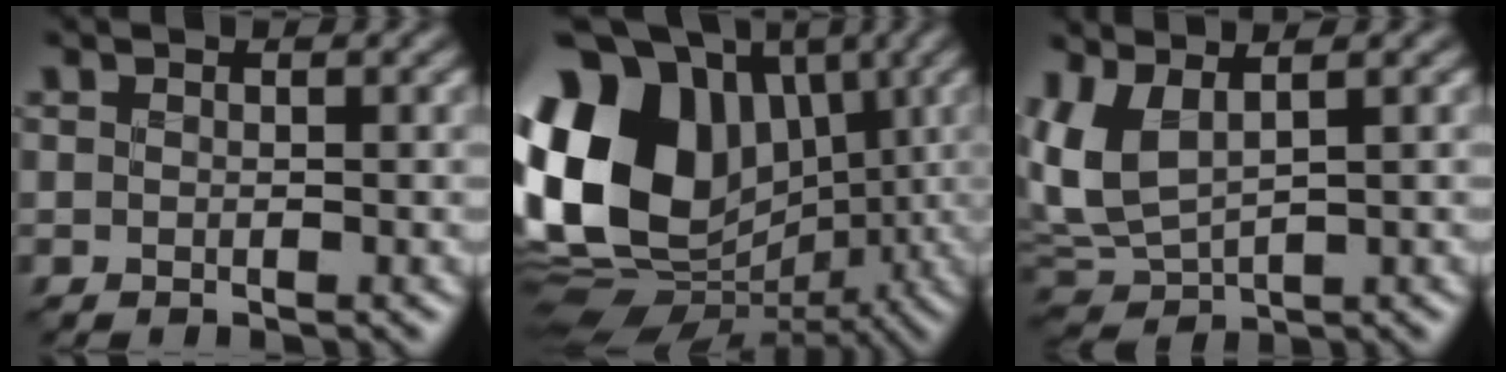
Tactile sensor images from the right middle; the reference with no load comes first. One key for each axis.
{"total": 17.6, "fx": 0.6, "fy": 13.4, "fz": 11.4, "tx": -0.230, "ty": 0.012, "tz": 0.013}
{"total": 4.5, "fx": 1.1, "fy": 2.0, "fz": 3.9, "tx": -0.095, "ty": 0.002, "tz": 0.018}